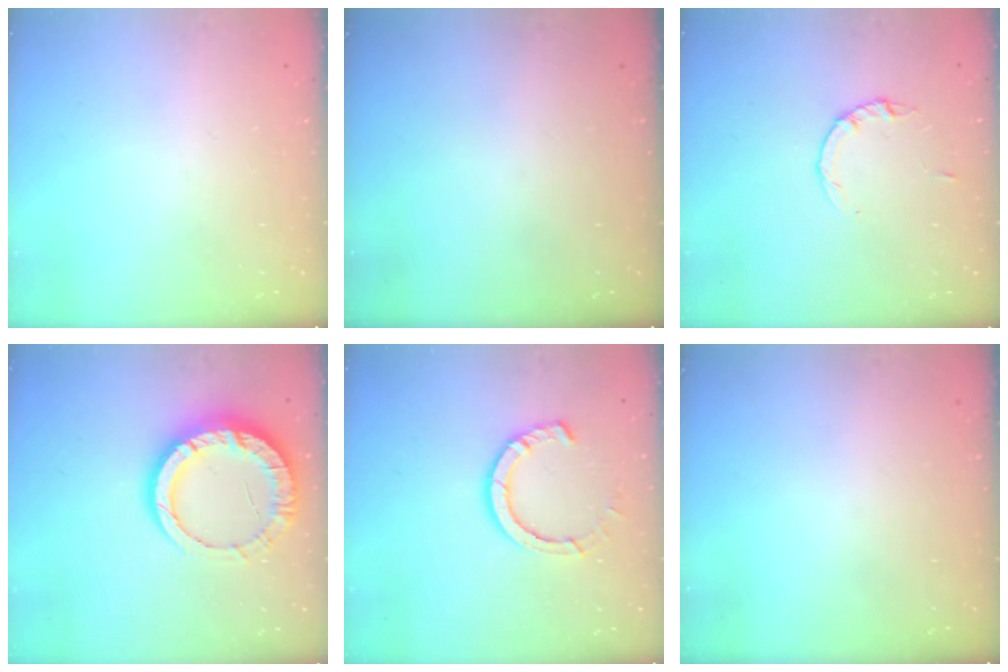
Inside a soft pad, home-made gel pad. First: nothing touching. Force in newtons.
{"total": 0.0}
{"total": 2.8, "press": 2.8, "slide": 0.4}
{"total": 15.2, "press": 15.2, "slide": 1.4}
{"total": 8.5, "press": 8.4, "slide": 1.0}
{"total": 0.0}